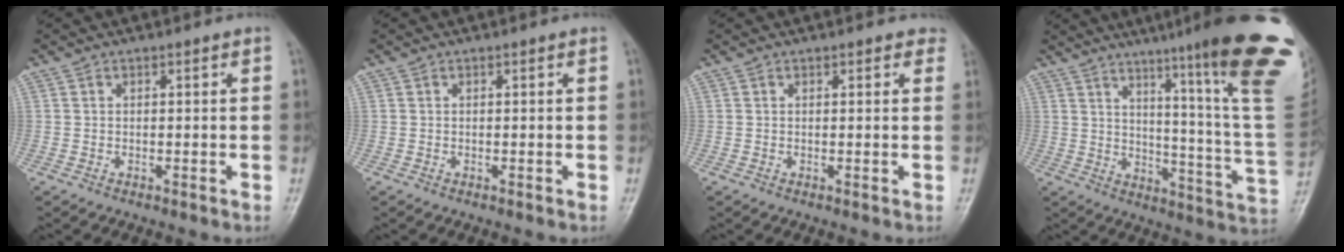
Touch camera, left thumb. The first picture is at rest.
{"total": 0.0}
{"total": 1.7, "force": [1.2, 0.9, 0.8], "torque": [0.010, 0.000, 0.007]}
{"total": 26.4, "force": [16.2, 1.3, 20.8], "torque": [-0.234, -0.098, 0.214]}